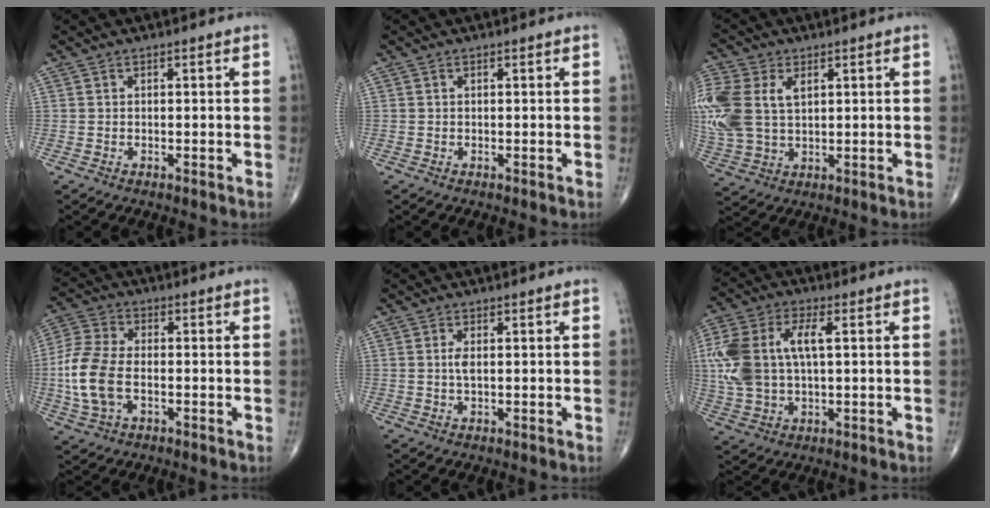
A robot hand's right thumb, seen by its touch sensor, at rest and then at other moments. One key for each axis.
{"total": 0.0}
{"total": 16.3, "fx": 3.6, "fy": 10.9, "fz": 11.6, "tx": -0.295, "ty": 0.007, "tz": 0.074}
{"total": 11.5, "fx": -2.0, "fy": 6.7, "fz": 9.1, "tx": -0.207, "ty": 0.014, "tz": -0.044}
{"total": 1.8, "fx": 0.2, "fy": 0.6, "fz": 1.6, "tx": -0.037, "ty": -0.002, "tz": 0.005}
{"total": 15.2, "fx": 2.1, "fy": 8.0, "fz": 12.8, "tx": -0.293, "ty": 0.019, "tz": 0.040}